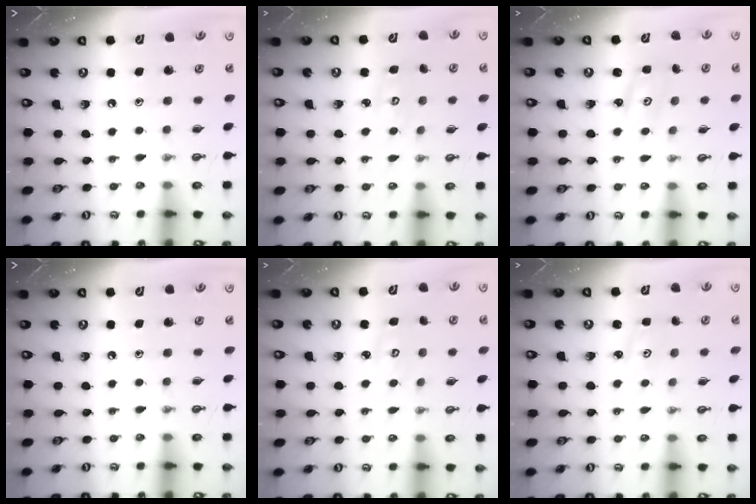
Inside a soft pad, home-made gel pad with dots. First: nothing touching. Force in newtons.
{"total": 3.2, "press": 3.2, "slide": 0.2}
{"total": 2.0, "press": 2.0, "slide": 0.2}
{"total": 0.0}
{"total": 3.8, "press": 3.8, "slide": 0.3}
{"total": 1.8, "press": 1.7, "slide": 0.3}